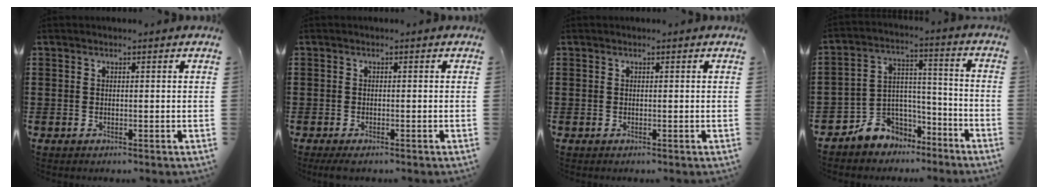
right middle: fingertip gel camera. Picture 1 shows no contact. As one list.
[{"total": 0.9, "force": [-0.8, 0.0, 0.4], "torque": [-0.007, -0.005, -0.014]}, {"total": 0.0}, {"total": 6.4, "force": [-5.2, 3.7, -0.2], "torque": [-0.018, 0.014, -0.106]}]